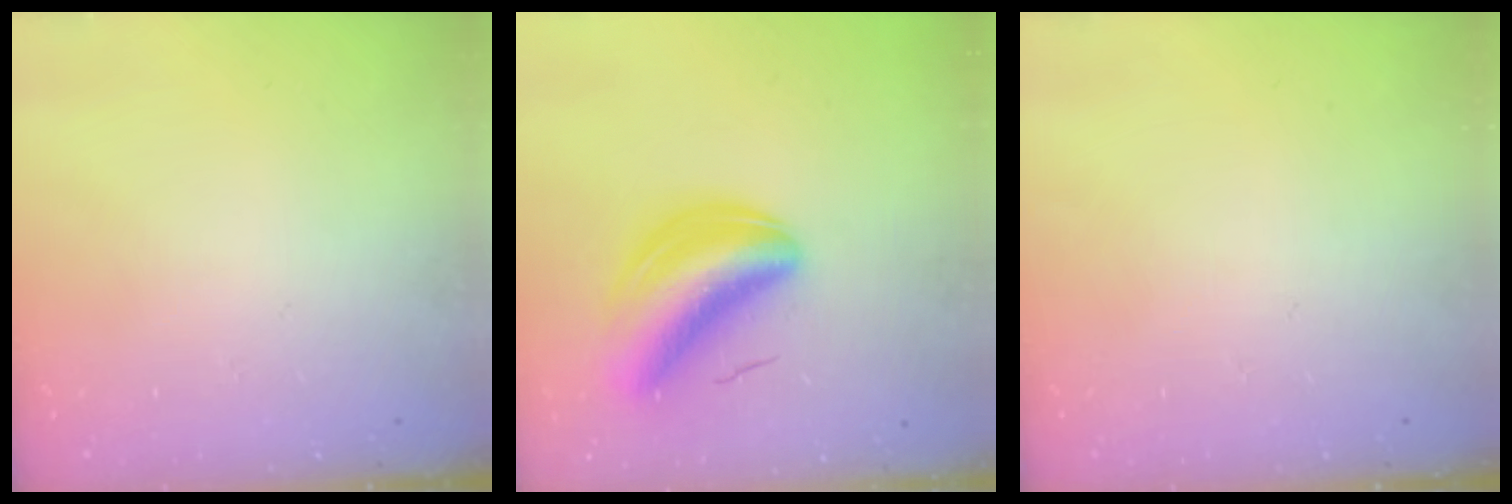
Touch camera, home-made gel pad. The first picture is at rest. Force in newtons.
{"total": 9.7, "press": 9.3, "slide": 2.8}
{"total": 0.0}